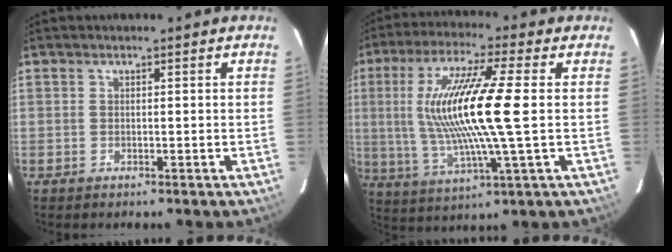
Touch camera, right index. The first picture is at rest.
{"total": 17.0, "force": [1.3, 1.6, 16.9], "torque": [-0.321, -0.001, 0.029]}